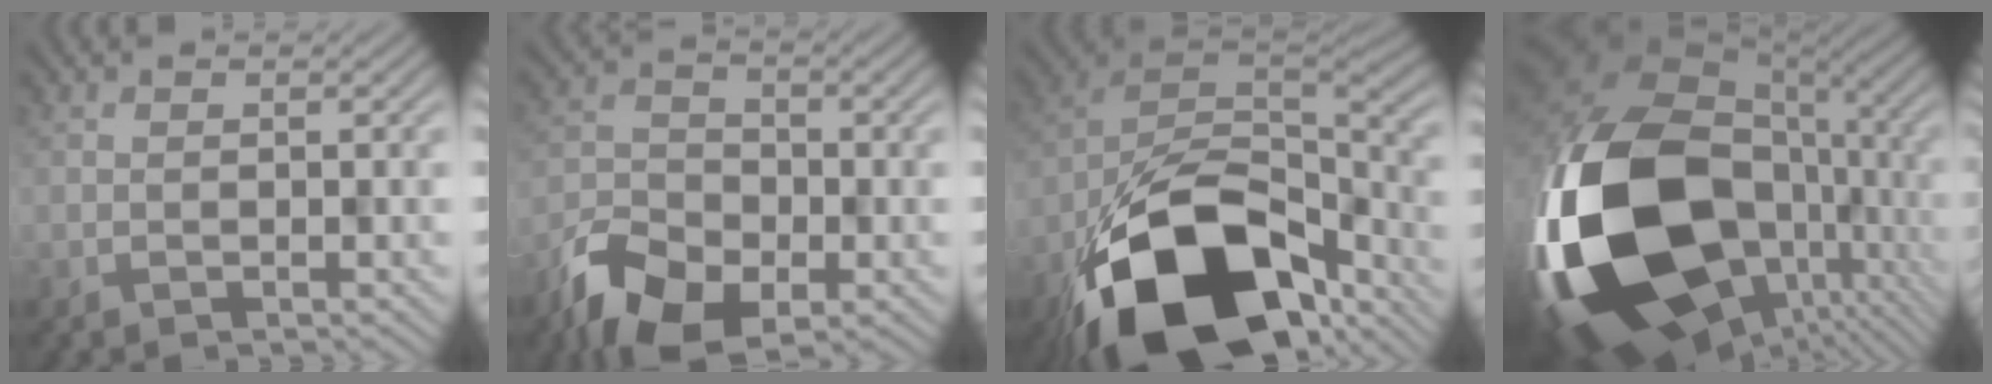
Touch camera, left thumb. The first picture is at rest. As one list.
[{"total": 8.7, "force": [-6.0, 4.6, 4.2], "torque": [-0.095, -0.022, -0.117]}, {"total": 18.6, "force": [-10.9, 10.0, 11.3], "torque": [-0.233, -0.041, -0.169]}, {"total": 21.9, "force": [-4.8, 14.8, 15.5], "torque": [-0.366, -0.061, -0.051]}]